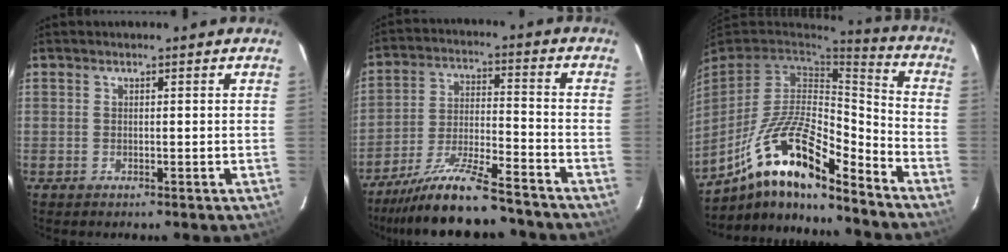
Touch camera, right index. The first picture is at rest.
{"total": 15.3, "force": [-13.6, 1.5, 6.8], "torque": [-0.143, -0.020, -0.226]}
{"total": 18.6, "force": [-12.5, 5.1, 12.9], "torque": [-0.253, -0.009, -0.234]}